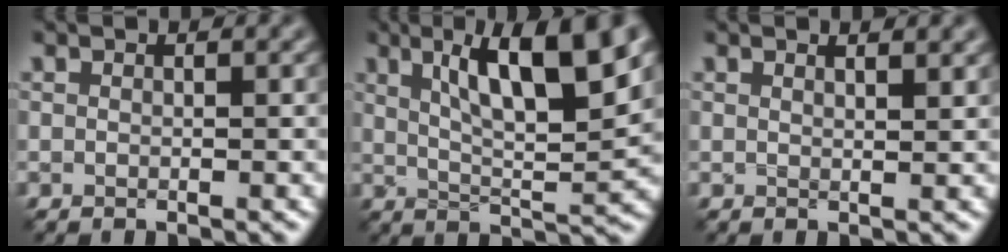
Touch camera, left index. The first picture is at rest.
{"total": 9.9, "force": [4.2, 2.5, 8.6], "torque": [-0.127, 0.004, 0.071]}
{"total": 2.0, "force": [1.5, 0.6, 1.2], "torque": [-0.011, 0.003, 0.013]}